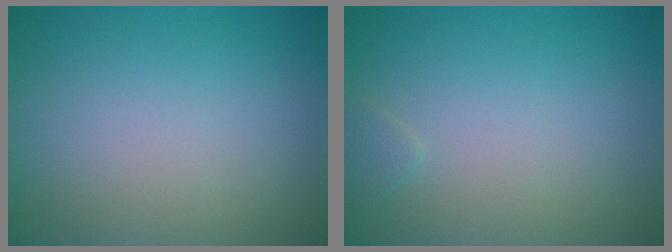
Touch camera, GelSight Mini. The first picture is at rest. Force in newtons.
{"total": 0.7, "press": 0.7, "slide": 0.0}